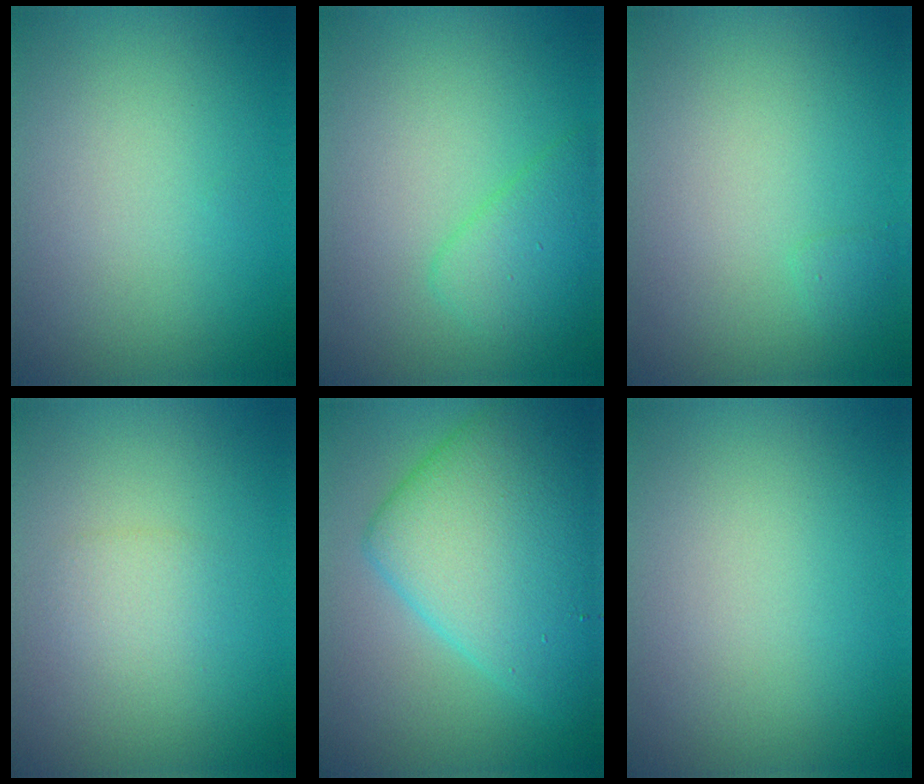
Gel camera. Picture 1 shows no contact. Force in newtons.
{"total": 2.9, "press": 2.9, "slide": 0.3}
{"total": 0.7, "press": 0.7, "slide": 0.1}
{"total": 1.4, "press": 1.4, "slide": 0.0}
{"total": 9.5, "press": 9.5, "slide": 0.2}
{"total": 0.0}